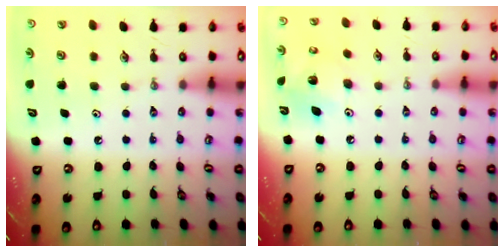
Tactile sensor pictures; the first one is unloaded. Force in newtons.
{"total": 8.6, "press": 8.6, "slide": 0.3}